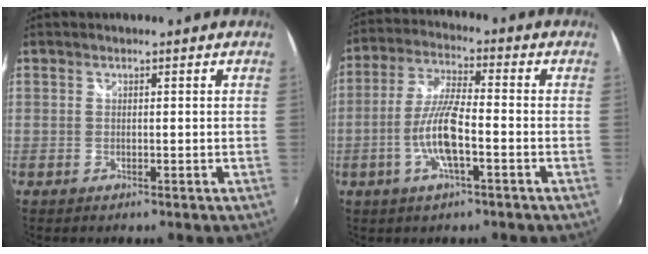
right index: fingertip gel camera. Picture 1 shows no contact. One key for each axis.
{"total": 8.9, "fx": -3.1, "fy": 1.4, "fz": 8.3, "tx": -0.171, "ty": 0.003, "tz": -0.057}